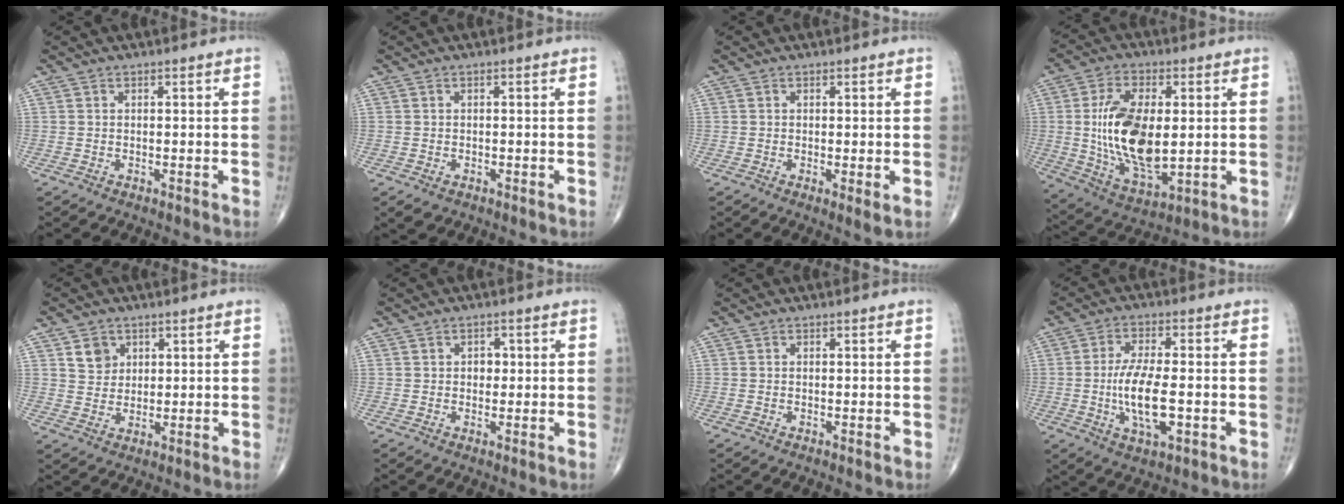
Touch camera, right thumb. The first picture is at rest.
{"total": 1.7, "force": [-0.7, 1.2, 0.9], "torque": [-0.011, 0.000, -0.004]}
{"total": 1.8, "force": [-0.1, 0.4, 1.7], "torque": [-0.034, -0.009, -0.006]}
{"total": 17.6, "force": [0.8, 8.8, 15.3], "torque": [-0.281, -0.019, 0.025]}
{"total": 4.4, "force": [2.1, 3.6, 1.4], "torque": [-0.007, -0.013, 0.039]}
{"total": 2.1, "force": [0.3, 1.6, 1.2], "torque": [-0.005, 0.003, 0.001]}
{"total": 0.0}
{"total": 10.5, "force": [-1.8, 4.0, 9.6], "torque": [-0.183, 0.002, -0.031]}